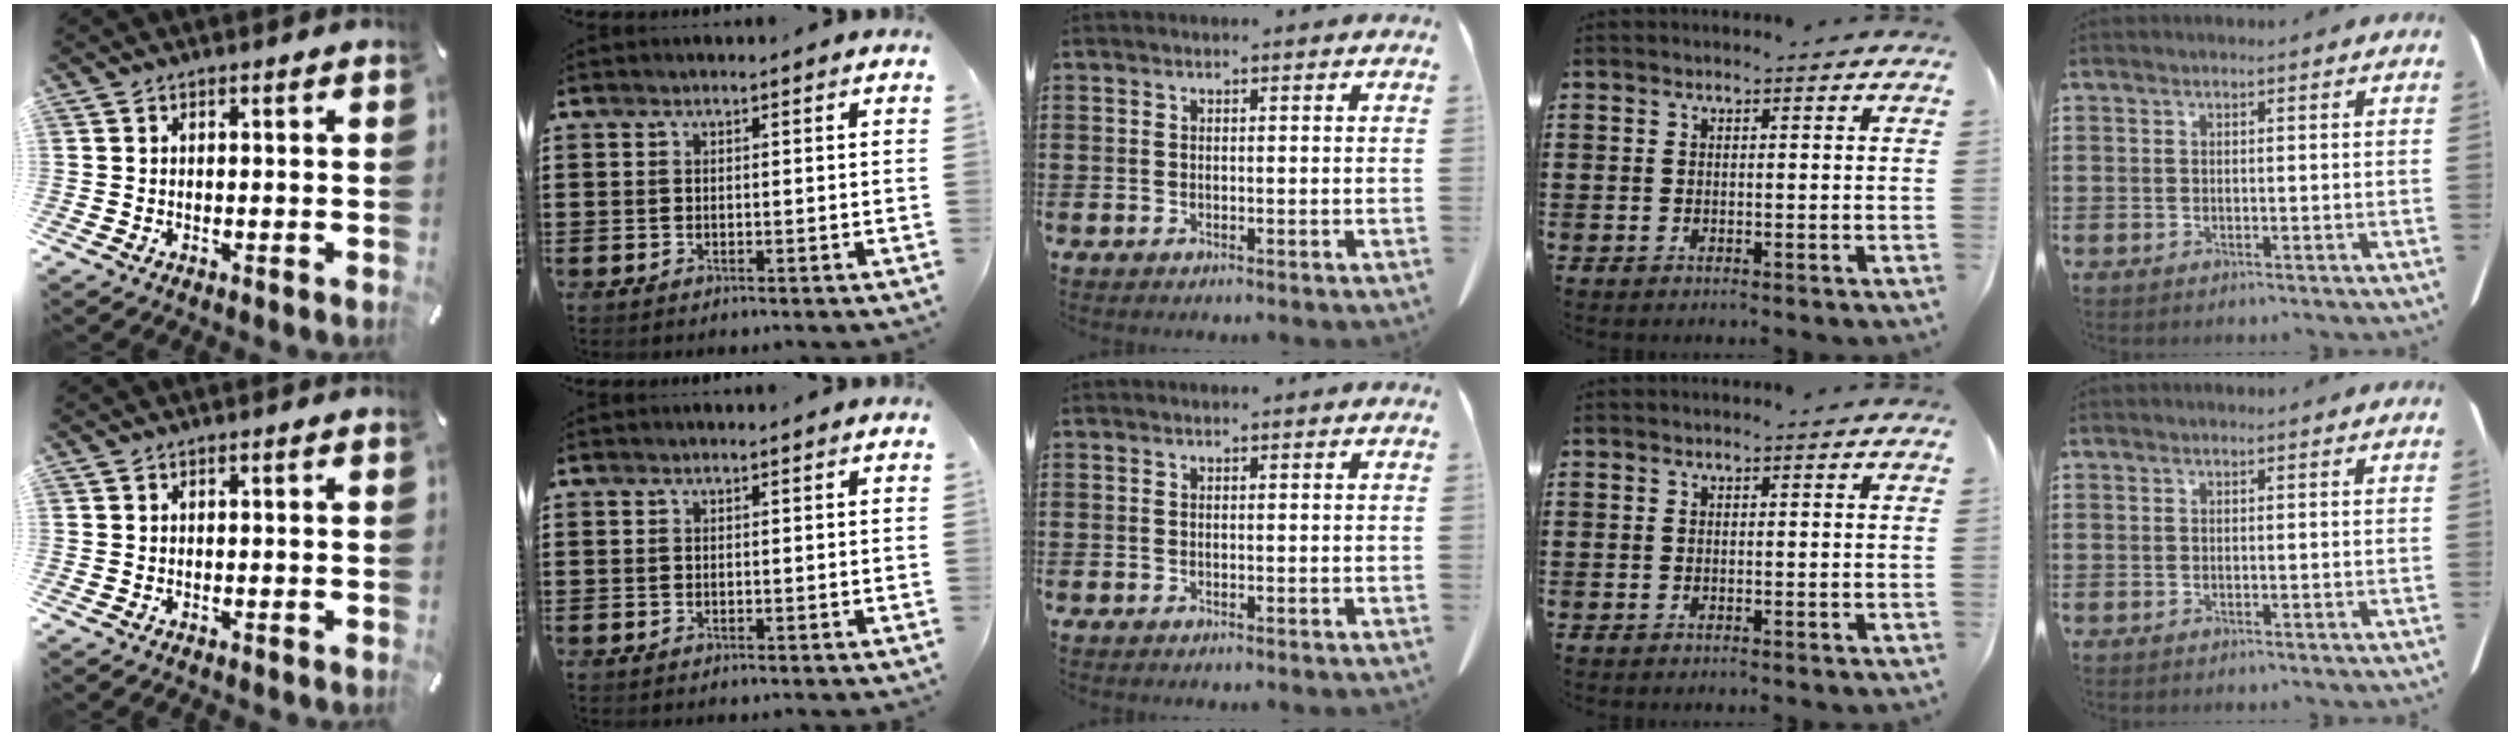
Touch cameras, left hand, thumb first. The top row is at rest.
{}